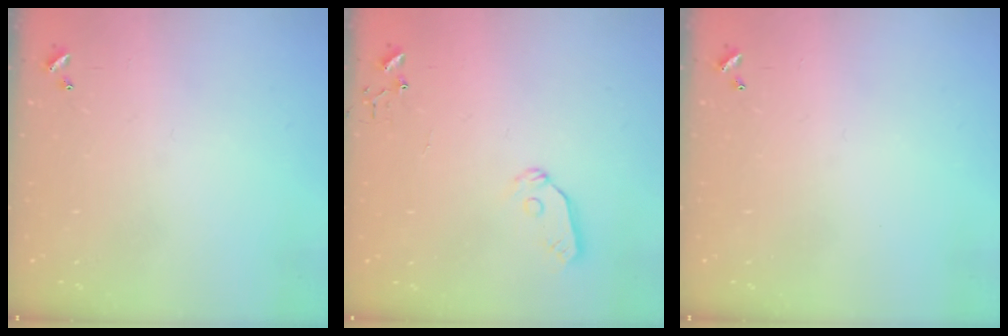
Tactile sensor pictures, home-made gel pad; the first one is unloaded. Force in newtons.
{"total": 6.5, "press": 6.5, "slide": 0.2}
{"total": 0.0}